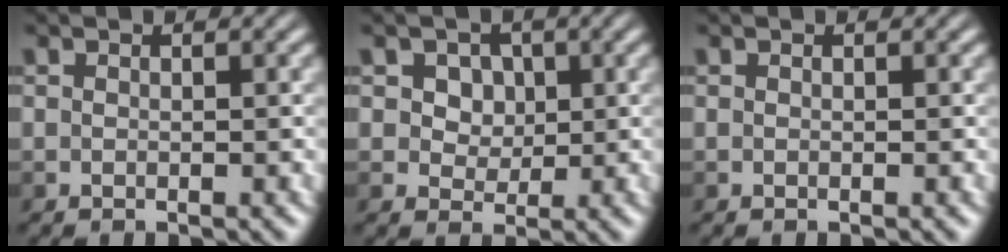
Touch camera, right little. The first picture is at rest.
{"total": 2.5, "force": [0.1, 2.1, 1.2], "torque": [-0.021, -0.012, 0.001]}
{"total": 0.0}